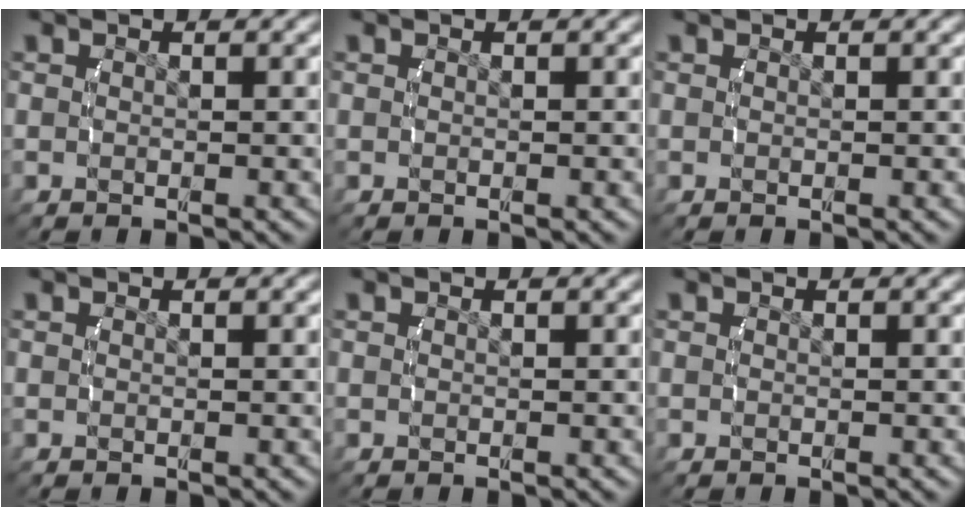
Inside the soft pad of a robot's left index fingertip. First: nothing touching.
{"total": 0.0}
{"total": 0.0}
{"total": 0.0}
{"total": 0.0}
{"total": 0.0}